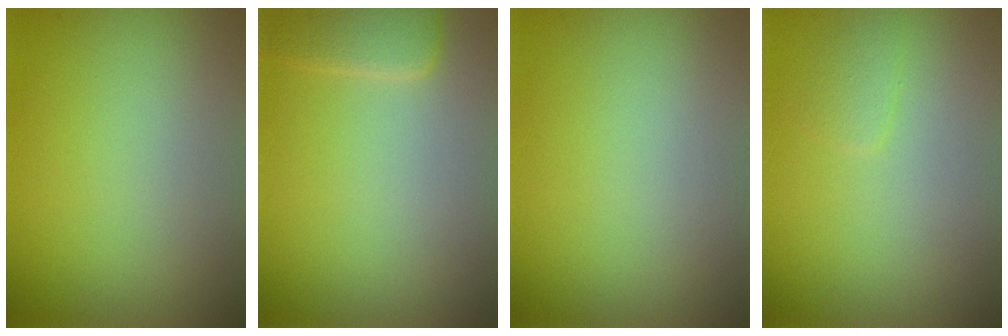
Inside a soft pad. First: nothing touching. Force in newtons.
{"total": 2.5, "press": 2.5, "slide": 0.2}
{"total": 0.0}
{"total": 0.8, "press": 0.8, "slide": 0.0}